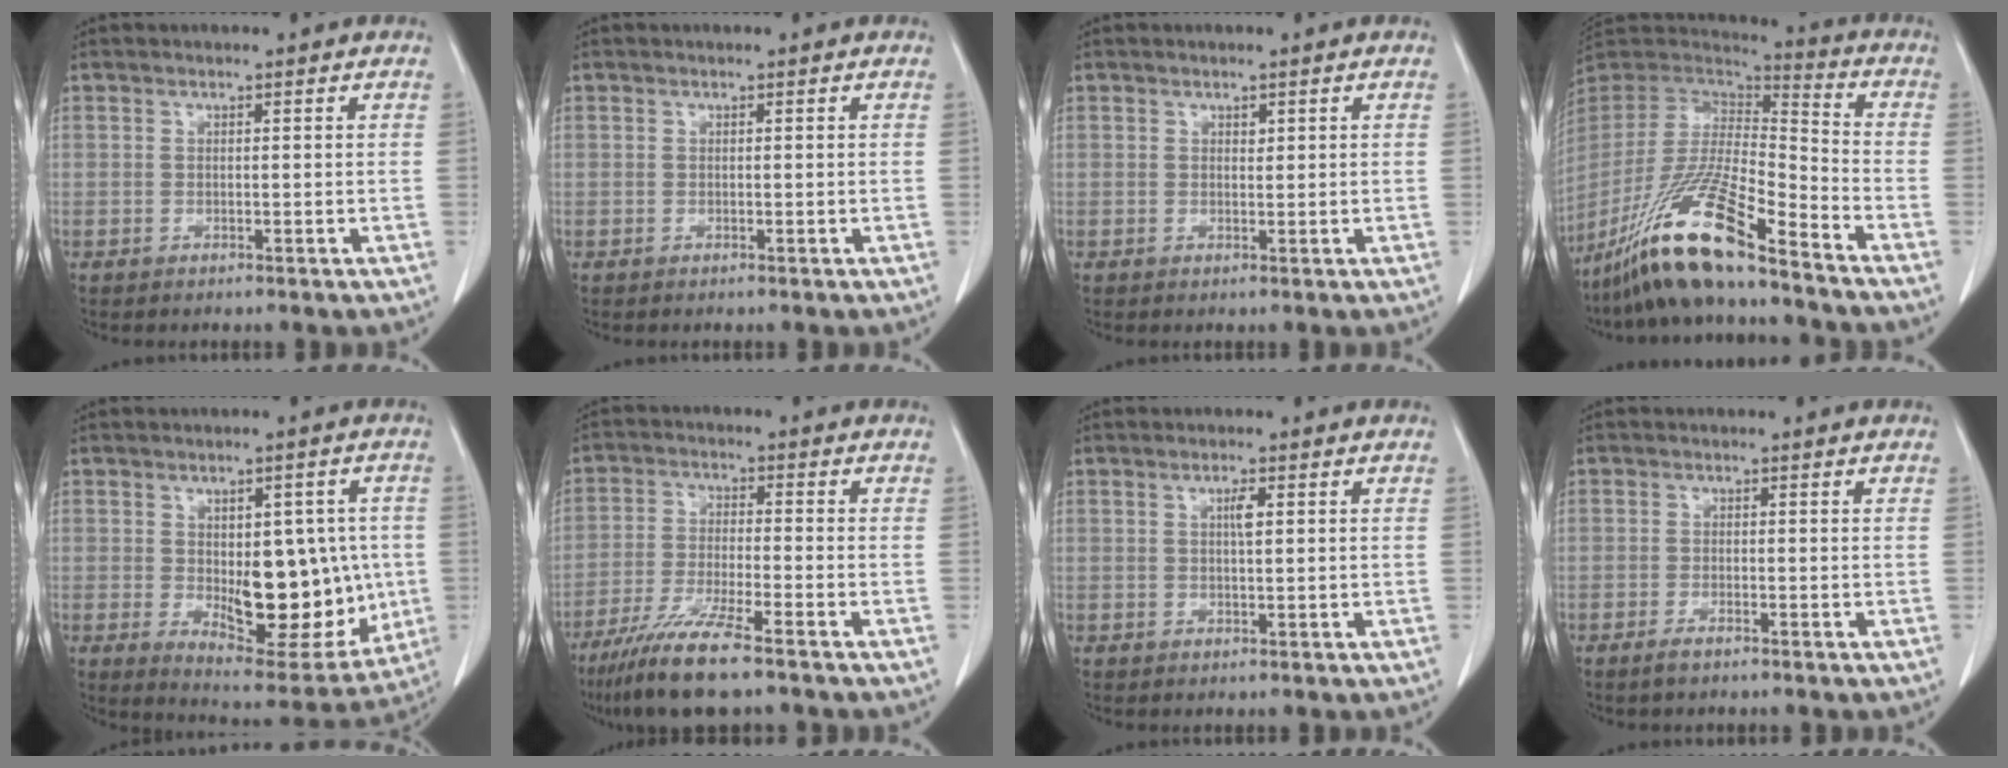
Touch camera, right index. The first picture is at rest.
{"total": 0.0}
{"total": 0.7, "force": [0.4, 0.4, 0.4], "torque": [-0.004, -0.003, 0.006]}
{"total": 18.7, "force": [-13.6, 1.4, 12.7], "torque": [-0.268, -0.035, -0.260]}
{"total": 15.5, "force": [-0.8, 7.3, 13.7], "torque": [-0.178, -0.003, 0.010]}
{"total": 9.8, "force": [-7.3, 0.3, 6.6], "torque": [-0.127, -0.029, -0.133]}
{"total": 1.7, "force": [0.5, 0.2, 1.7], "torque": [-0.030, 0.002, 0.008]}
{"total": 1.6, "force": [-1.3, 0.2, 0.9], "torque": [-0.023, -0.002, -0.023]}